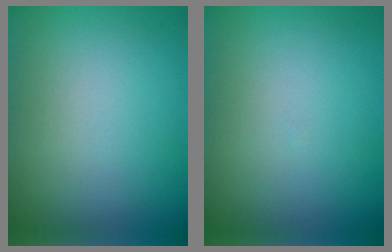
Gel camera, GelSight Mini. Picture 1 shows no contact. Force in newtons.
{"total": 0.0}